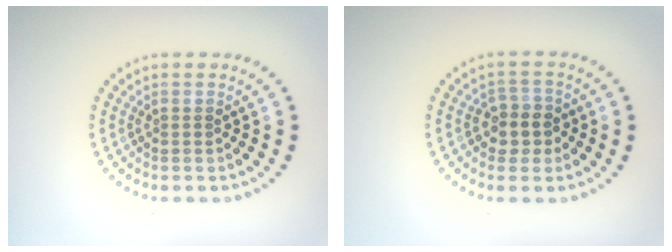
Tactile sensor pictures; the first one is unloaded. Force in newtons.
{"total": 2.5, "press": 2.3, "slide": 0.9}